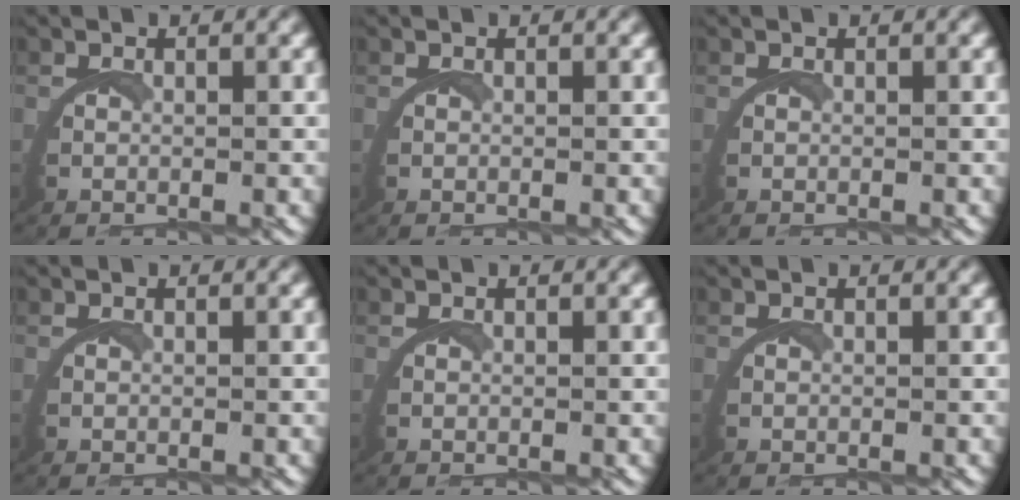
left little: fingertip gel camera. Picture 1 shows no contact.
{"total": 0.0}
{"total": 0.0}
{"total": 0.0}
{"total": 0.0}
{"total": 0.0}